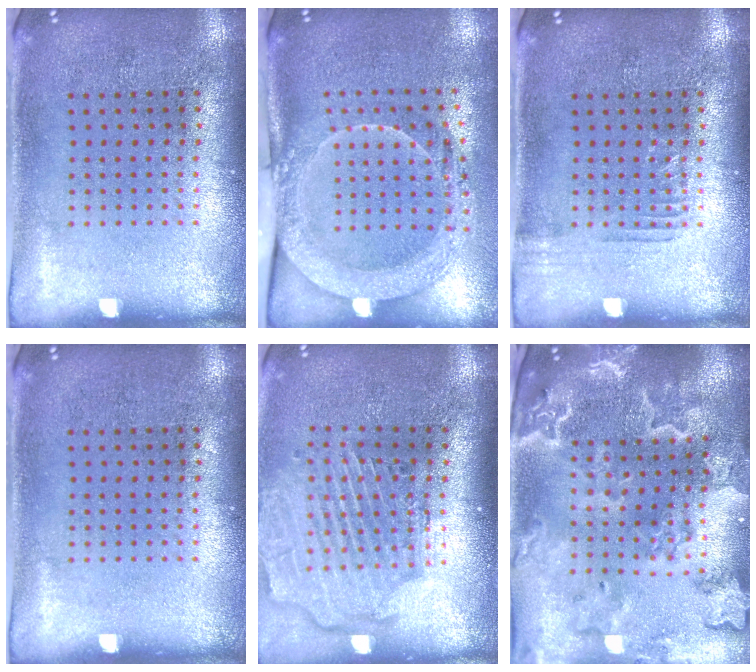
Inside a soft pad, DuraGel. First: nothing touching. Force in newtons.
{"total": 2.0, "press": 2.0, "slide": 0.3}
{"total": 0.9, "press": 0.9, "slide": 0.2}
{"total": 0.0}
{"total": 2.7, "press": 2.2, "slide": 1.5}
{"total": 3.8, "press": 3.2, "slide": 1.9}